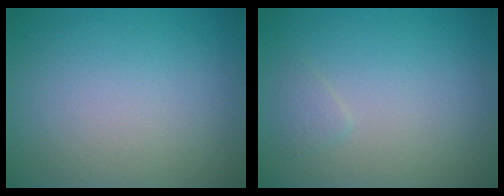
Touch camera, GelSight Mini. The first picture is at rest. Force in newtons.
{"total": 0.8, "press": 0.8, "slide": 0.1}